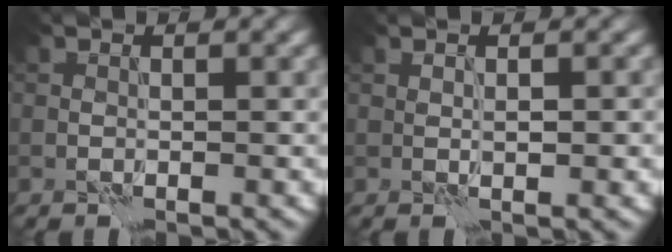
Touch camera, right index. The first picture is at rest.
{"total": 1.4, "force": [0.1, 0.4, 1.4], "torque": [-0.026, 0.002, 0.005]}